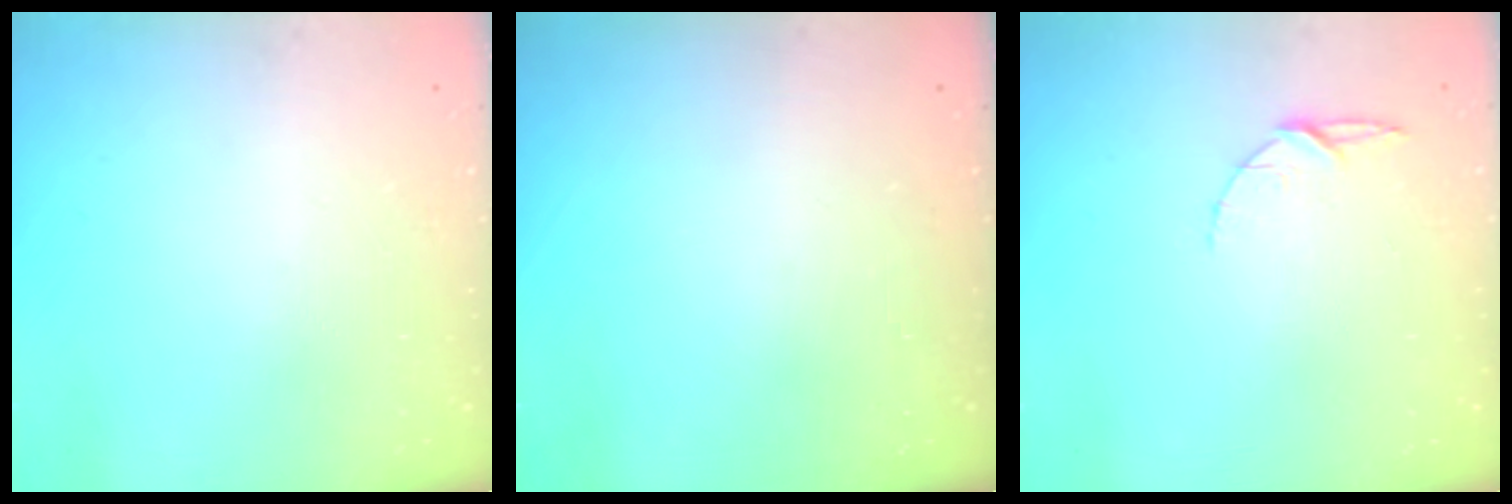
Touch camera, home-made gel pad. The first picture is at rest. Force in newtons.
{"total": 0.0}
{"total": 5.1, "press": 5.1, "slide": 0.4}